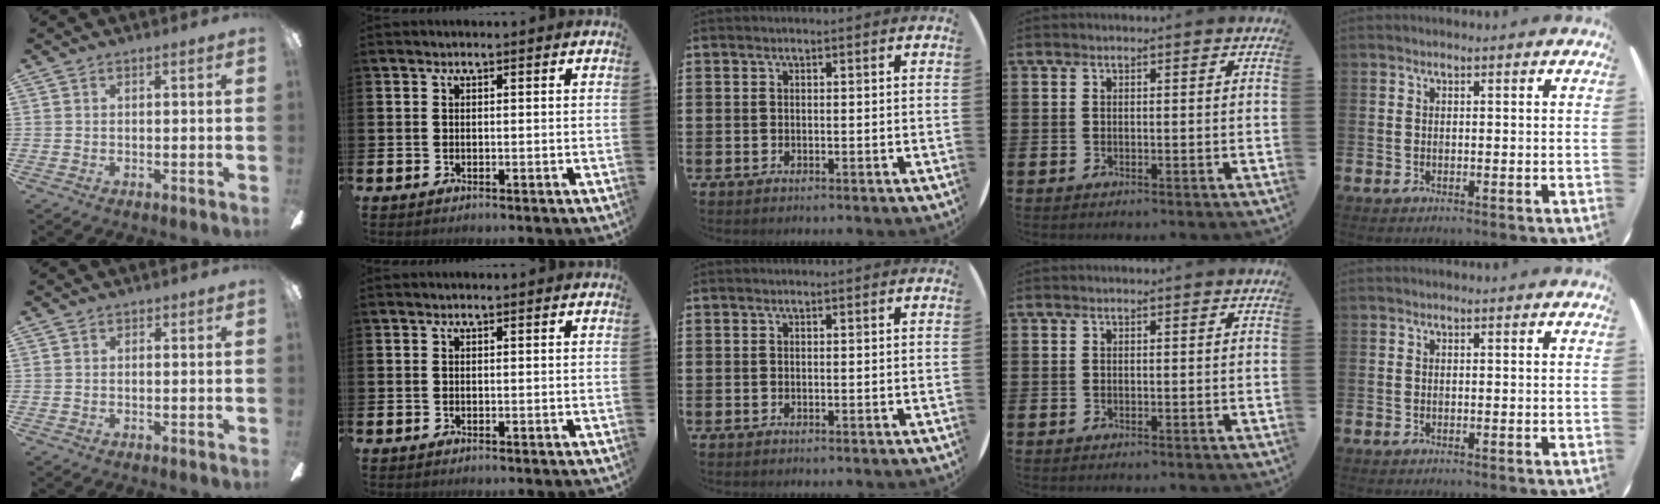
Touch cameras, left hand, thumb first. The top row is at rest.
{}